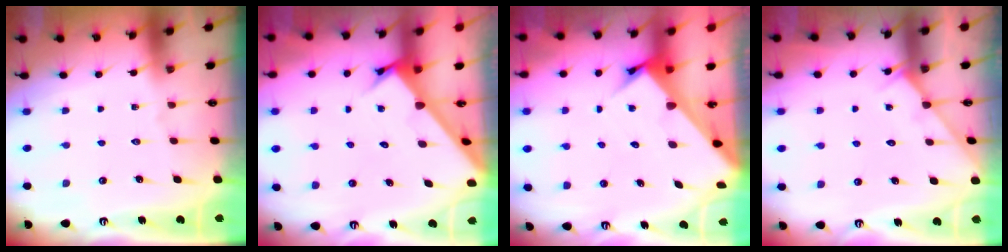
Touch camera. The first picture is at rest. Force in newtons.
{"total": 2.9, "press": 2.9, "slide": 0.2}
{"total": 4.2, "press": 4.2, "slide": 0.3}
{"total": 4.6, "press": 4.5, "slide": 0.5}